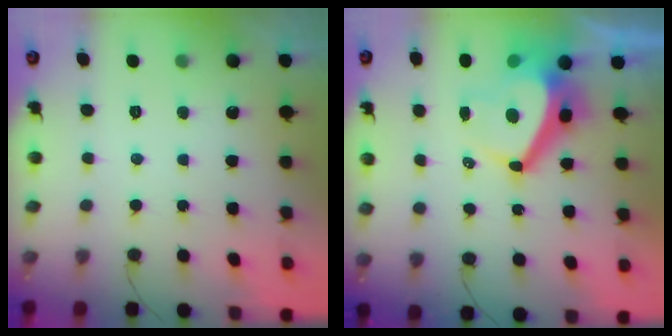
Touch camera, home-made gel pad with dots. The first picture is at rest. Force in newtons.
{"total": 10.9, "press": 10.9, "slide": 0.9}